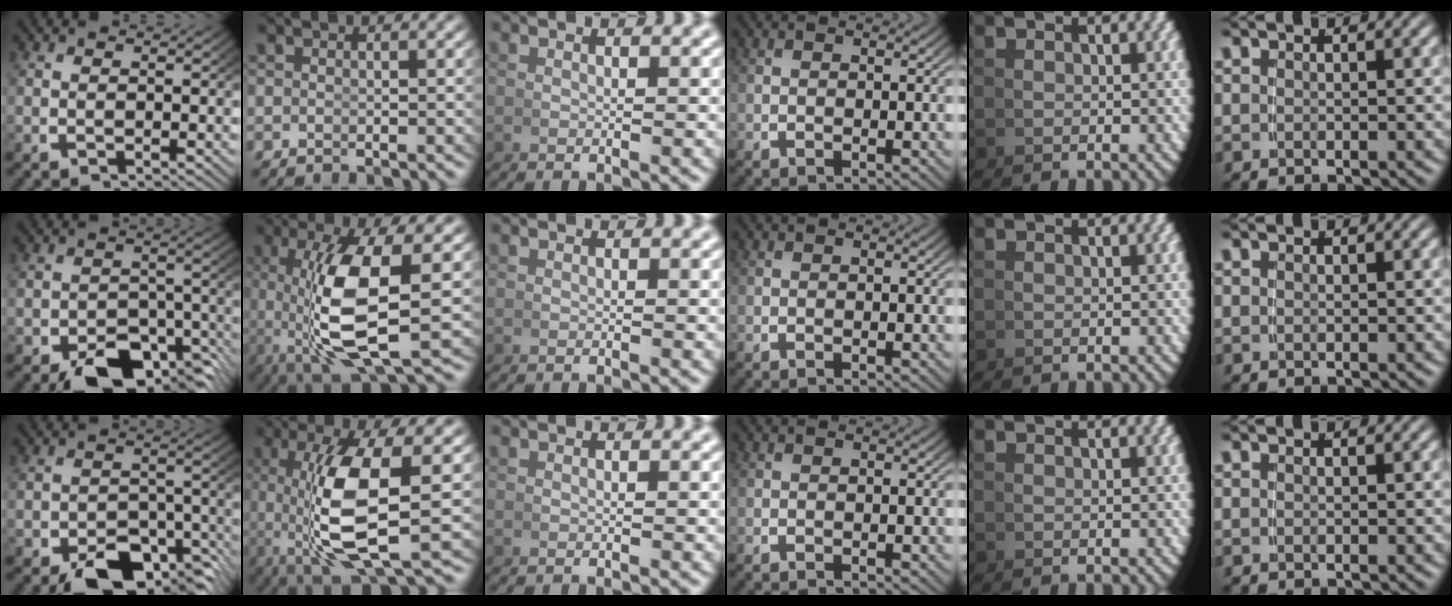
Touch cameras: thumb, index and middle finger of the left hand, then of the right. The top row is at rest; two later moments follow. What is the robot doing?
{"motion": "grasp_and_lifting", "object": "pen"}